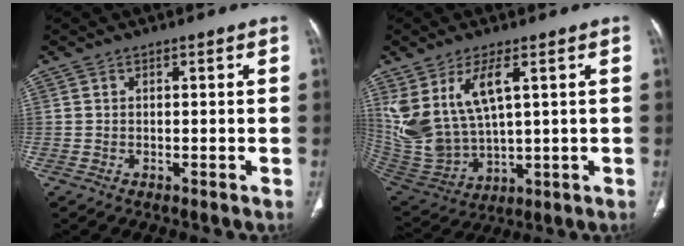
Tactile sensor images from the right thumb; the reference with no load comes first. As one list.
[{"total": 14.7, "force": [5.3, 6.7, 11.9], "torque": [-0.249, -0.024, 0.130]}]